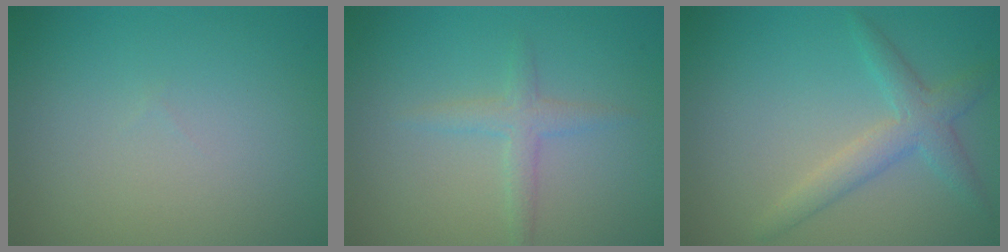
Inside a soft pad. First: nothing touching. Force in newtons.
{"total": 1.9, "press": 1.9, "slide": 0.1}
{"total": 3.0, "press": 3.0, "slide": 0.1}